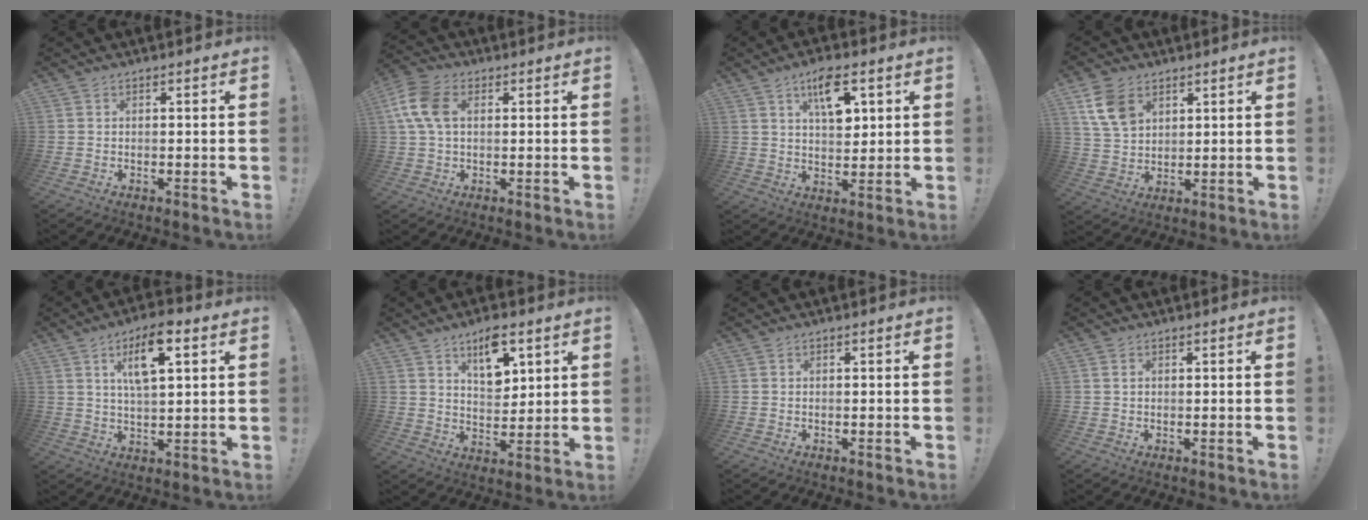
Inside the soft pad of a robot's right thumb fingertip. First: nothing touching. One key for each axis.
{"total": 10.8, "fx": 2.3, "fy": 7.2, "fz": 7.8, "tx": -0.168, "ty": 0.009, "tz": 0.047}
{"total": 11.4, "fx": 5.0, "fy": 5.5, "fz": 8.7, "tx": -0.127, "ty": -0.009, "tz": 0.084}
{"total": 10.7, "fx": 5.4, "fy": 7.2, "fz": 5.7, "tx": -0.112, "ty": -0.009, "tz": 0.109}
{"total": 11.0, "fx": 4.8, "fy": 4.2, "fz": 9.0, "tx": -0.139, "ty": -0.005, "tz": 0.080}
{"total": 11.0, "fx": 6.0, "fy": 5.6, "fz": 7.3, "tx": -0.101, "ty": -0.026, "tz": 0.104}
{"total": 0.0}
{"total": 0.8, "fx": 0.3, "fy": 0.6, "fz": 0.4, "tx": -0.007, "ty": 0.002, "tz": 0.006}